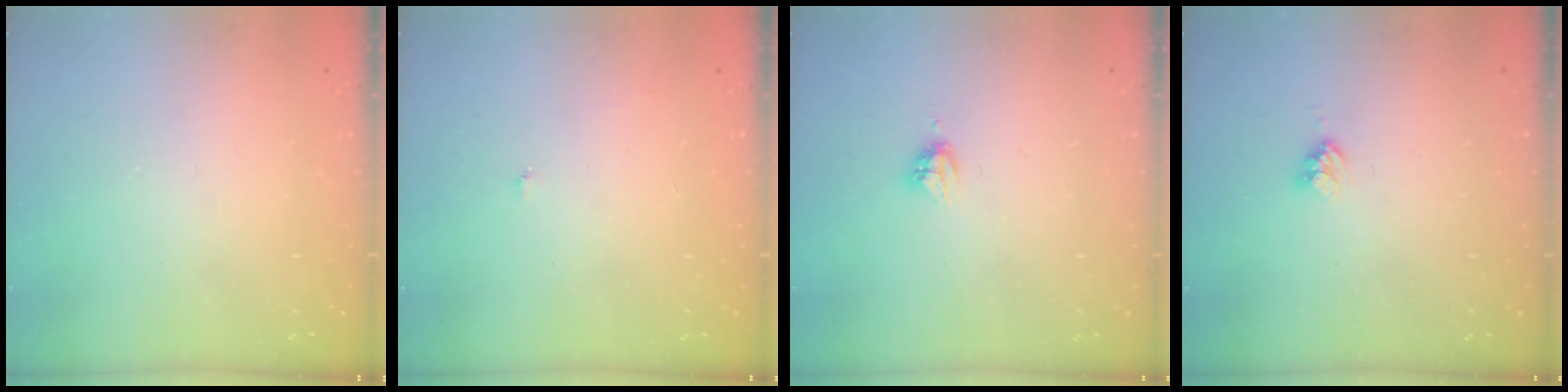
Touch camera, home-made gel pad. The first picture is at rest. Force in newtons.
{"total": 4.1, "press": 4.0, "slide": 0.3}
{"total": 3.7, "press": 3.7, "slide": 0.5}
{"total": 3.8, "press": 3.8, "slide": 0.5}